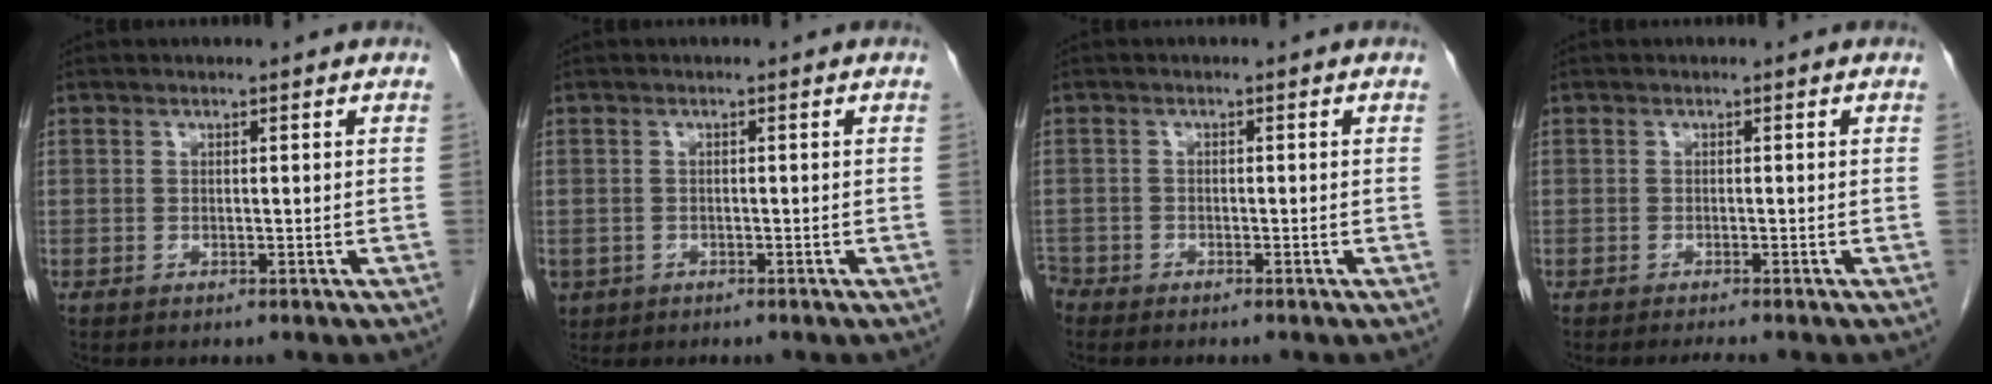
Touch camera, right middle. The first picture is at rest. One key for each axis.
{"total": 2.8, "fx": -1.5, "fy": 2.3, "fz": 0.6, "tx": -0.012, "ty": 0.000, "tz": -0.021}
{"total": 2.3, "fx": -2.1, "fy": 0.9, "fz": 0.1, "tx": -0.002, "ty": -0.001, "tz": -0.040}
{"total": 1.6, "fx": -1.4, "fy": -0.3, "fz": 0.7, "tx": -0.012, "ty": -0.002, "tz": -0.022}